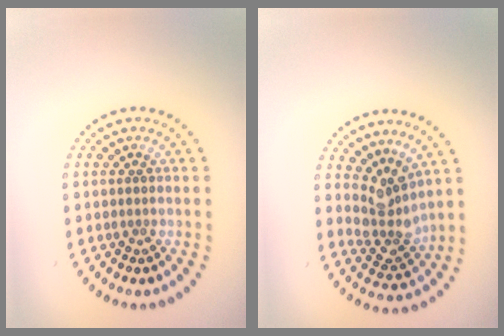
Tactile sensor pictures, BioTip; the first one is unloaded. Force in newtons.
{"total": 3.3, "press": 2.4, "slide": 2.2}